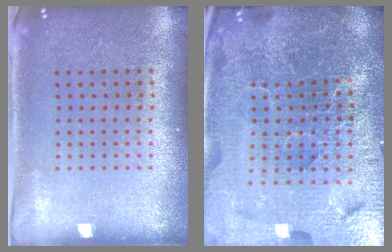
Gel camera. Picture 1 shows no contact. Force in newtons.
{"total": 6.7, "press": 5.9, "slide": 3.2}